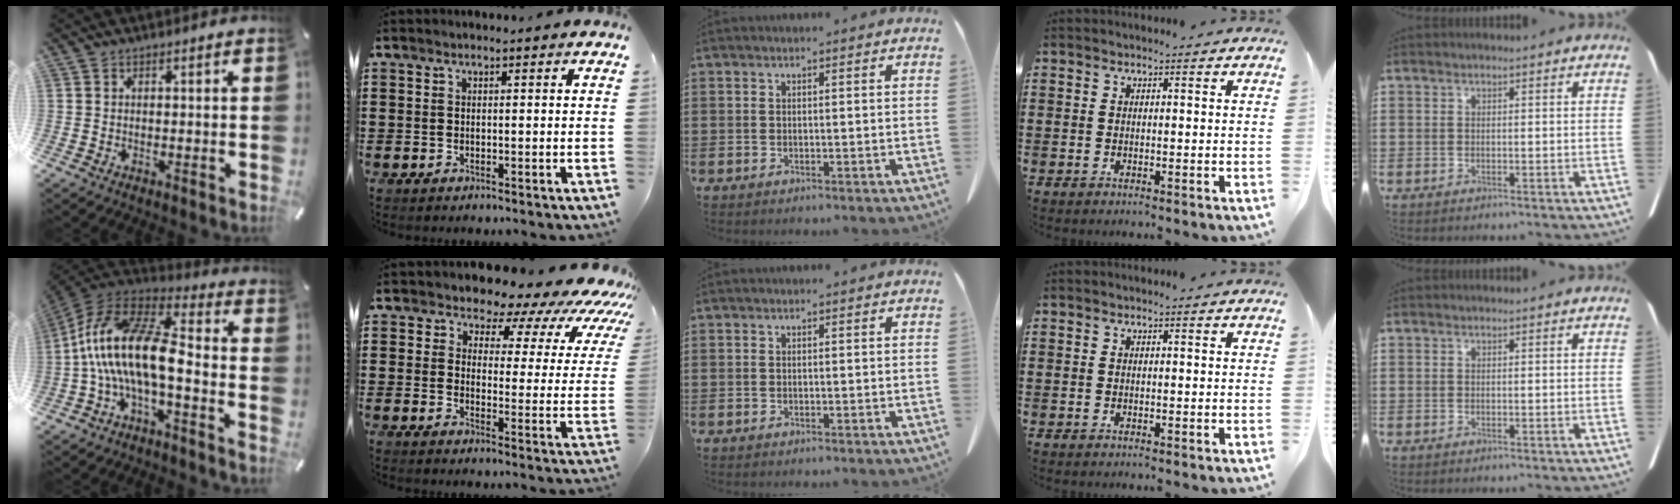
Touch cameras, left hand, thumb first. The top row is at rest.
{"thumb": {"total": 18.2, "force": [-3.2, 7.3, 16.4], "torque": [-0.341, 0.004, -0.059]}, "index": {"total": 7.6, "force": [6.6, 2.6, 2.8], "torque": [-0.065, -0.048, 0.112]}}